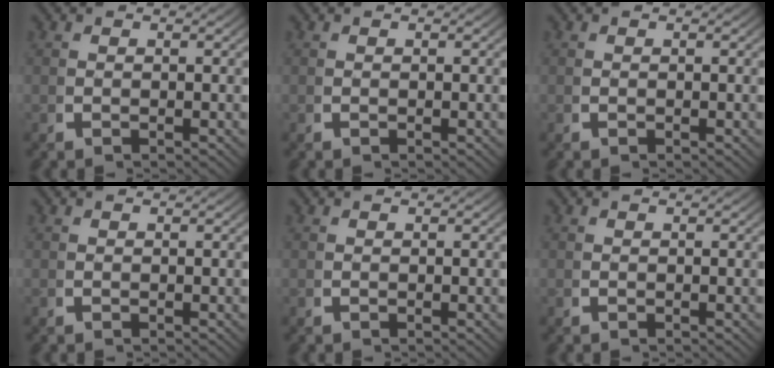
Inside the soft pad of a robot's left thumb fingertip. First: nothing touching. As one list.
[{"total": 0.0}, {"total": 0.0}, {"total": 0.0}, {"total": 0.0}, {"total": 0.0}]